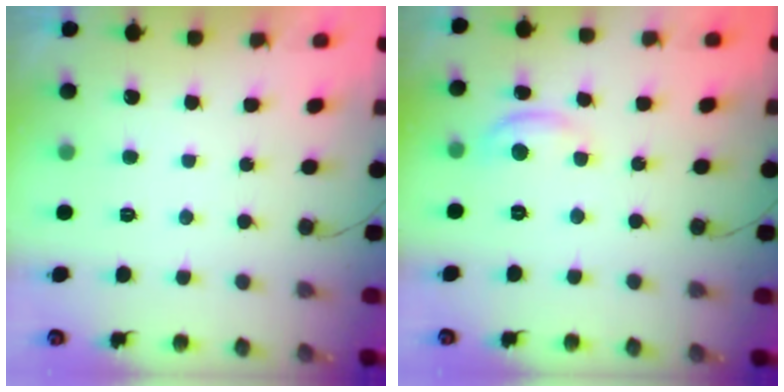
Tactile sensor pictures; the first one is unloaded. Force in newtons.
{"total": 6.6, "press": 6.6, "slide": 0.3}